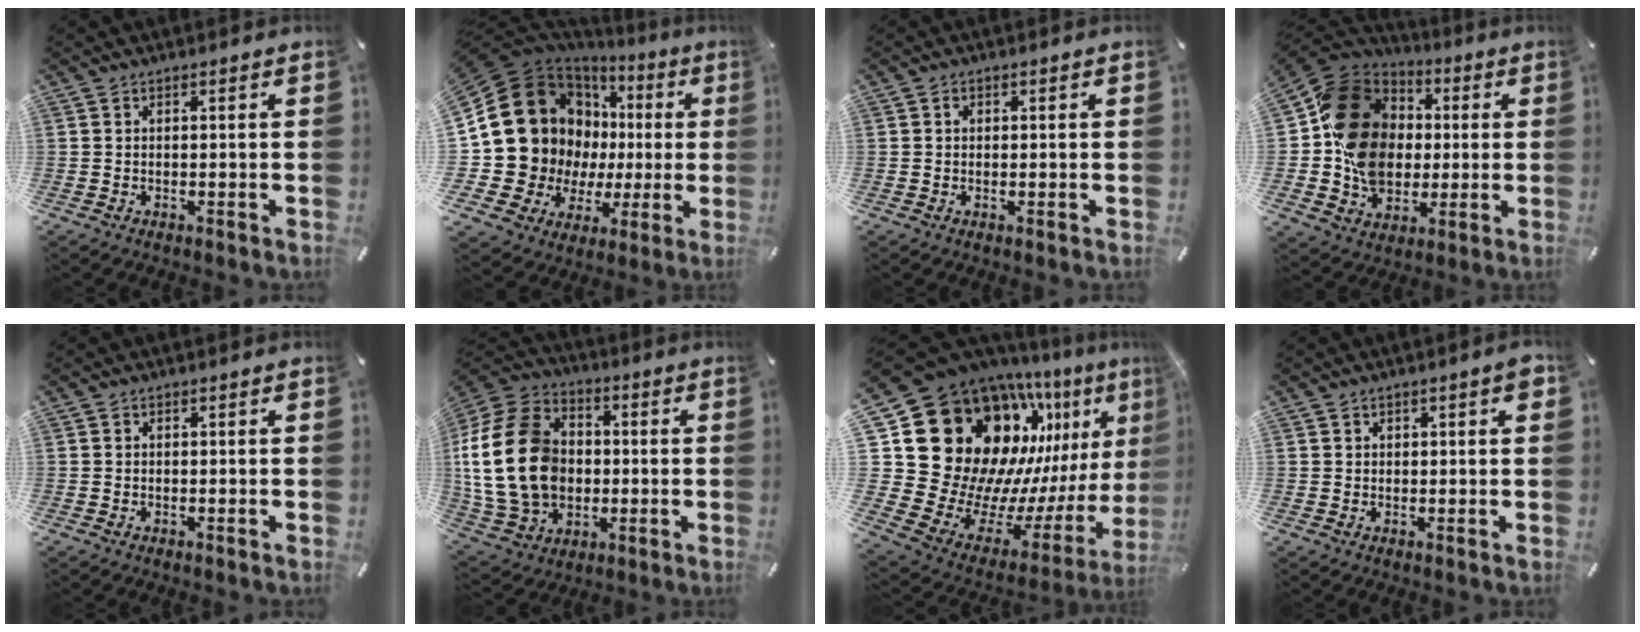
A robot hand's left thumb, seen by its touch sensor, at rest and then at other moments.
{"total": 22.2, "force": [4.8, 18.5, 11.4], "torque": [-0.216, -0.045, 0.128]}
{"total": 1.0, "force": [0.1, 0.9, 0.4], "torque": [-0.009, 0.005, 0.001]}
{"total": 18.2, "force": [-0.4, 16.0, 8.7], "torque": [-0.162, 0.011, -0.001]}
{"total": 0.0}
{"total": 21.3, "force": [-0.1, 16.9, 13.0], "torque": [-0.280, 0.008, -0.005]}
{"total": 28.2, "force": [11.5, 21.0, 15.0], "torque": [-0.207, -0.156, 0.270]}
{"total": 2.0, "force": [0.9, 1.0, 1.5], "torque": [-0.012, -0.001, 0.010]}